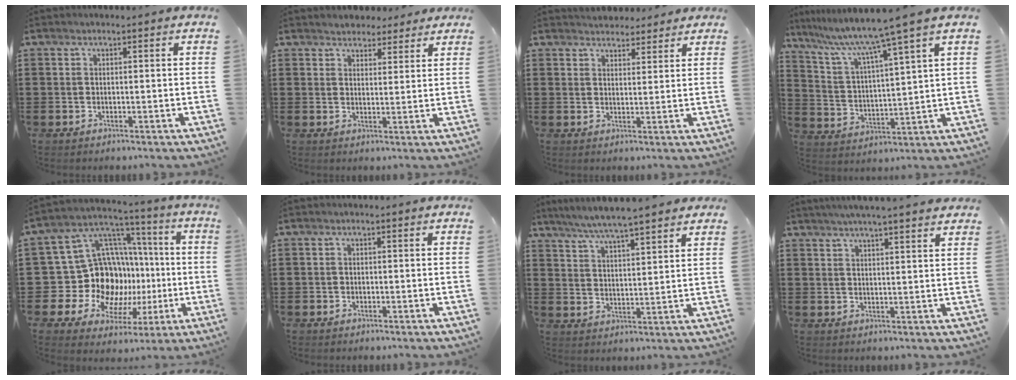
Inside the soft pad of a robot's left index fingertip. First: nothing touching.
{"total": 3.0, "force": [2.7, 1.2, -0.1], "torque": [-0.007, 0.003, 0.051]}
{"total": 3.0, "force": [2.8, 1.0, -0.1], "torque": [-0.009, -0.003, 0.054]}
{"total": 8.6, "force": [6.9, -0.9, 5.1], "torque": [-0.127, -0.047, 0.107]}
{"total": 16.9, "force": [-1.3, 15.2, 7.2], "torque": [-0.169, -0.034, 0.010]}
{"total": 0.6, "force": [-0.4, 0.5, 0.0], "torque": [-0.002, 0.002, -0.008]}
{"total": 5.5, "force": [5.1, -0.4, 2.2], "torque": [-0.060, -0.021, 0.089]}
{"total": 3.6, "force": [3.3, -0.6, 1.2], "torque": [-0.034, -0.006, 0.058]}